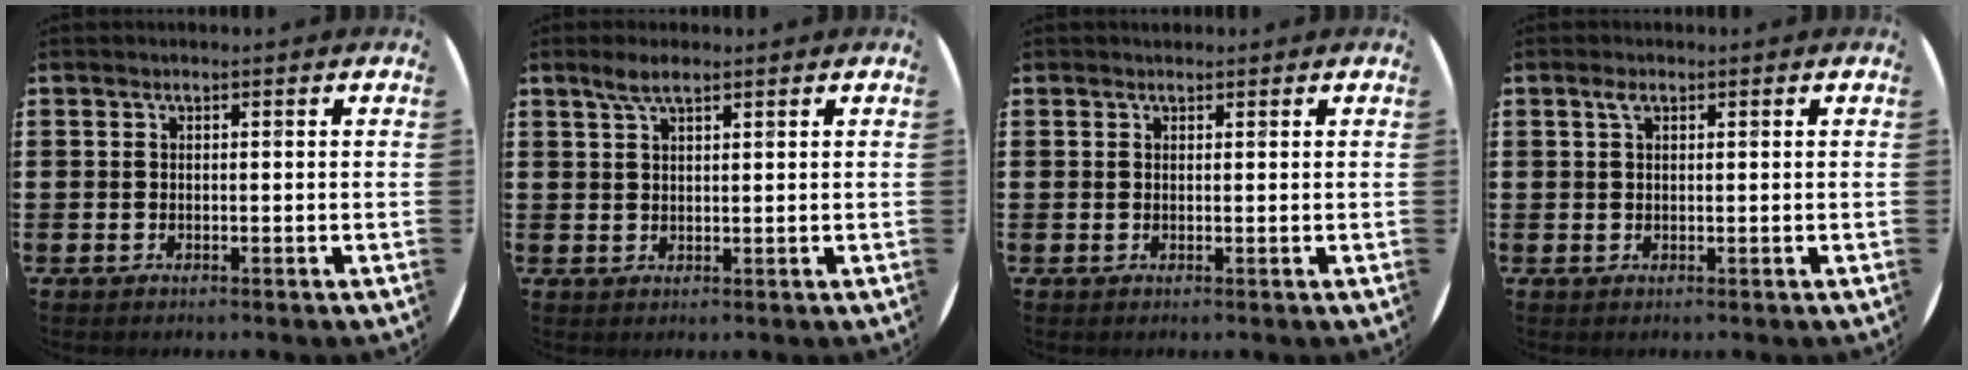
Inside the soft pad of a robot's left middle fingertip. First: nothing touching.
{"total": 3.0, "force": [2.2, 0.8, 1.9], "torque": [-0.041, 0.006, 0.039]}
{"total": 0.5, "force": [0.5, 0.2, -0.1], "torque": [0.001, 0.003, 0.009]}
{"total": 1.4, "force": [0.7, 0.7, 1.0], "torque": [-0.014, 0.001, 0.010]}